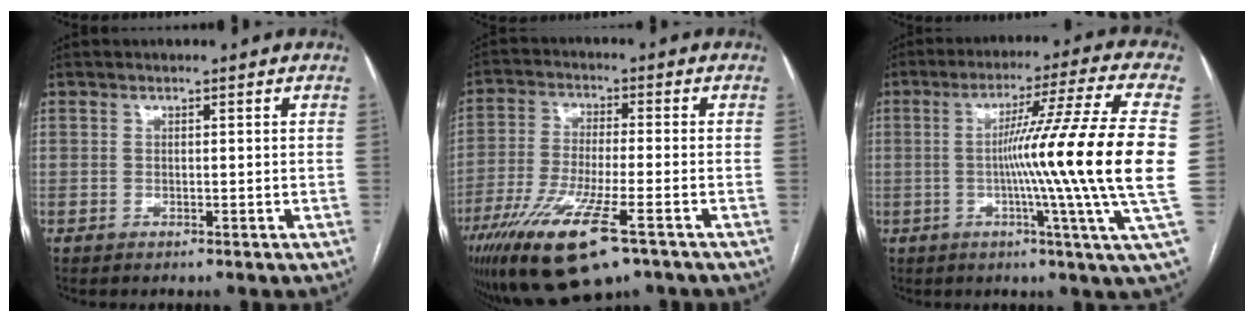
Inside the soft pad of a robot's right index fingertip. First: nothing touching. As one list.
[{"total": 15.8, "force": [-9.2, 3.0, 12.5], "torque": [-0.247, -0.040, -0.161]}, {"total": 19.0, "force": [-0.9, -3.5, 18.7], "torque": [-0.269, -0.014, -0.030]}]